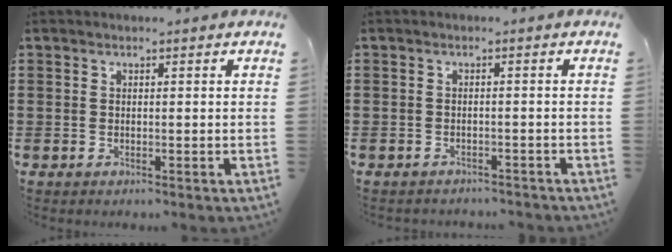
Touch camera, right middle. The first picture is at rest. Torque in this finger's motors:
{"motor_torque": [-0.07, 0.05, -0.20, -0.07]}